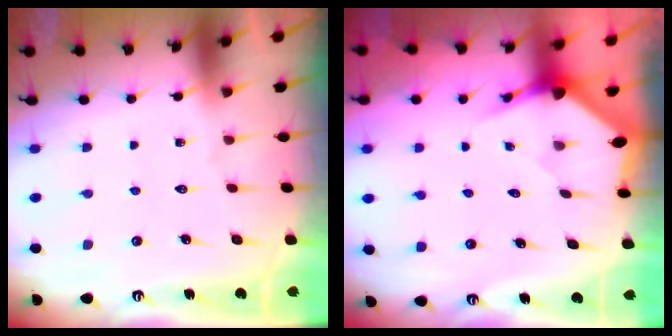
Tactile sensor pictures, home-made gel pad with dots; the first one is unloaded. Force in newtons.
{"total": 2.9, "press": 2.9, "slide": 0.2}